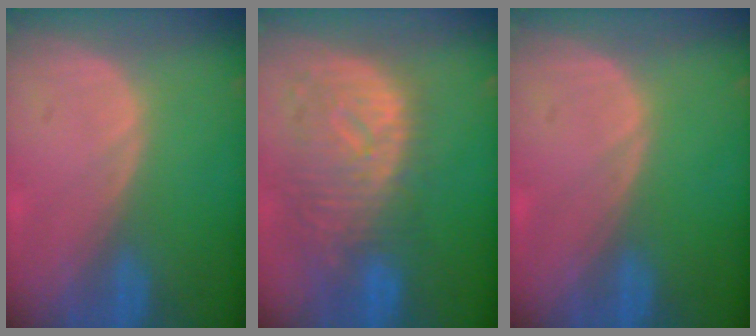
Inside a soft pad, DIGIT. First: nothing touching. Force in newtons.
{"total": 10.9, "press": 9.7, "slide": 4.9}
{"total": 0.0}